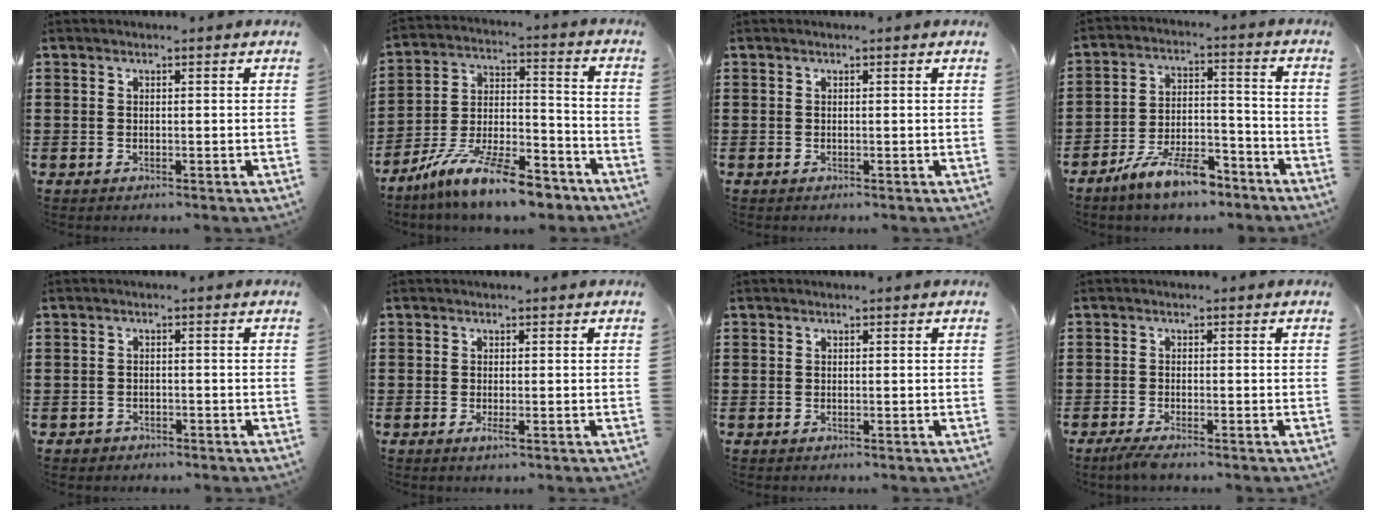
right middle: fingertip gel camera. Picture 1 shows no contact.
{"total": 12.9, "force": [-10.8, 2.0, 6.9], "torque": [-0.126, 0.032, -0.204]}
{"total": 0.0}
{"total": 9.3, "force": [-7.4, 2.4, 5.1], "torque": [-0.105, 0.015, -0.143]}
{"total": 1.2, "force": [-1.0, 0.6, 0.0], "torque": [-0.004, 0.002, -0.023]}
{"total": 0.9, "force": [-0.2, 0.1, 0.9], "torque": [-0.016, -0.004, -0.002]}
{"total": 0.0}
{"total": 1.9, "force": [-1.4, 0.0, 1.2], "torque": [-0.035, -0.007, -0.030]}